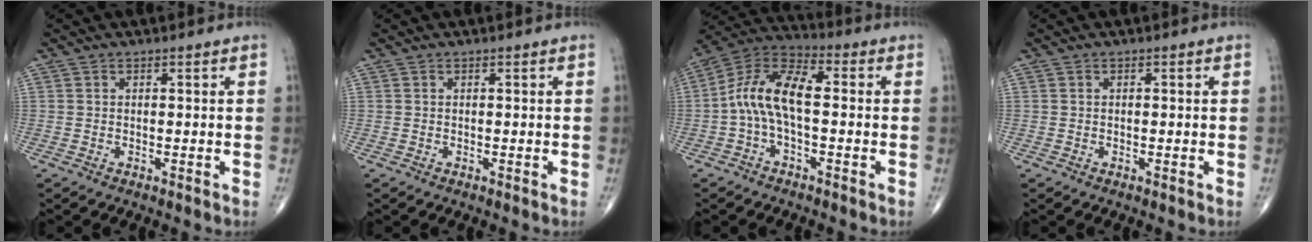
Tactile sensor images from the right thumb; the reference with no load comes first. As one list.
[{"total": 0.0}, {"total": 11.4, "force": [-0.7, 5.3, 10.1], "torque": [-0.193, 0.041, -0.023]}, {"total": 0.0}]